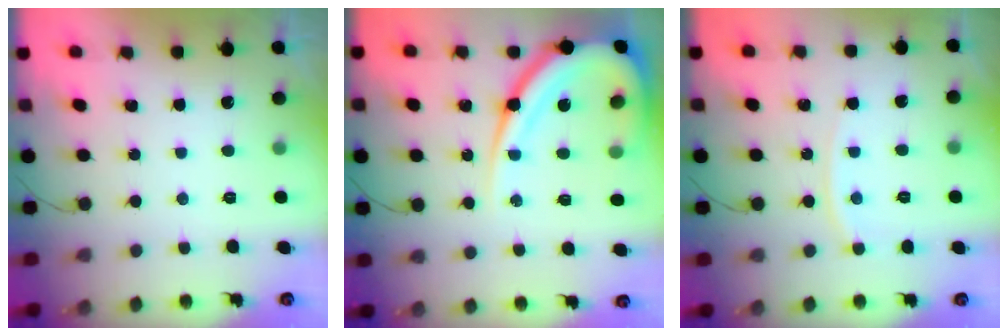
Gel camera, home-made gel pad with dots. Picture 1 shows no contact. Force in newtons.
{"total": 19.7, "press": 19.6, "slide": 1.7}
{"total": 5.1, "press": 5.0, "slide": 0.8}